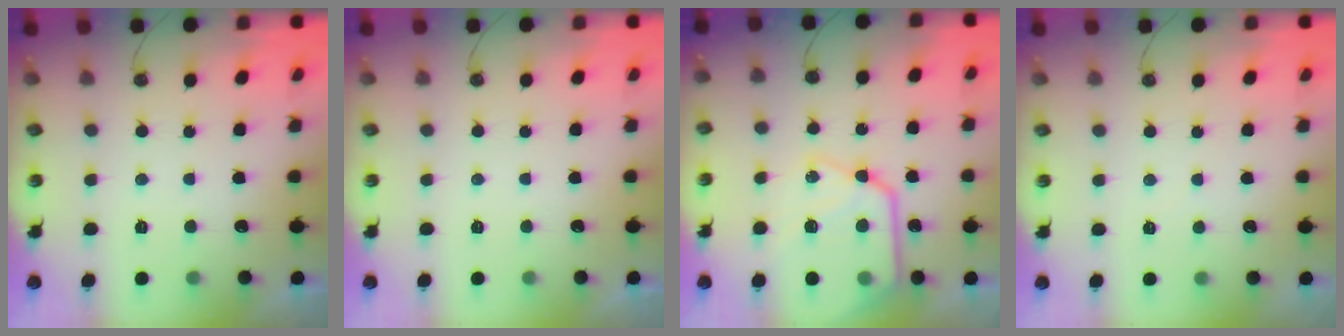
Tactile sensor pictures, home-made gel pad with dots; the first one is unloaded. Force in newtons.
{"total": 0.0}
{"total": 19.8, "press": 19.7, "slide": 1.9}
{"total": 2.9, "press": 2.9, "slide": 0.4}